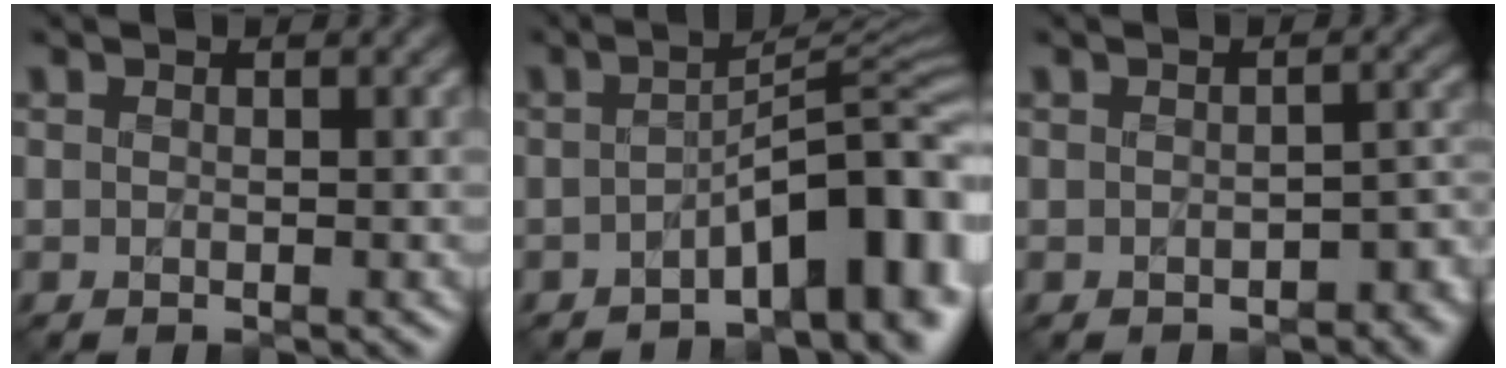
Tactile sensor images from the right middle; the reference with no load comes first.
{"total": 8.7, "force": [-3.7, 2.5, 7.5], "torque": [-0.091, 0.017, -0.063]}
{"total": 2.9, "force": [-1.5, 1.5, 1.9], "torque": [-0.020, 0.000, -0.017]}